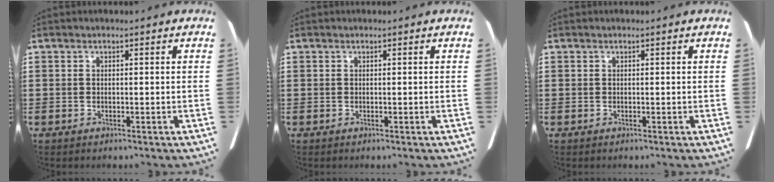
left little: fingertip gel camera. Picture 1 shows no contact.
{"total": 0.0}
{"total": 0.0}